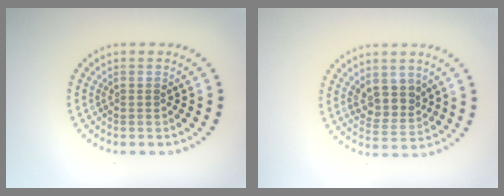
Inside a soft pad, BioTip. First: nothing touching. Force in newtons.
{"total": 3.2, "press": 2.9, "slide": 1.4}